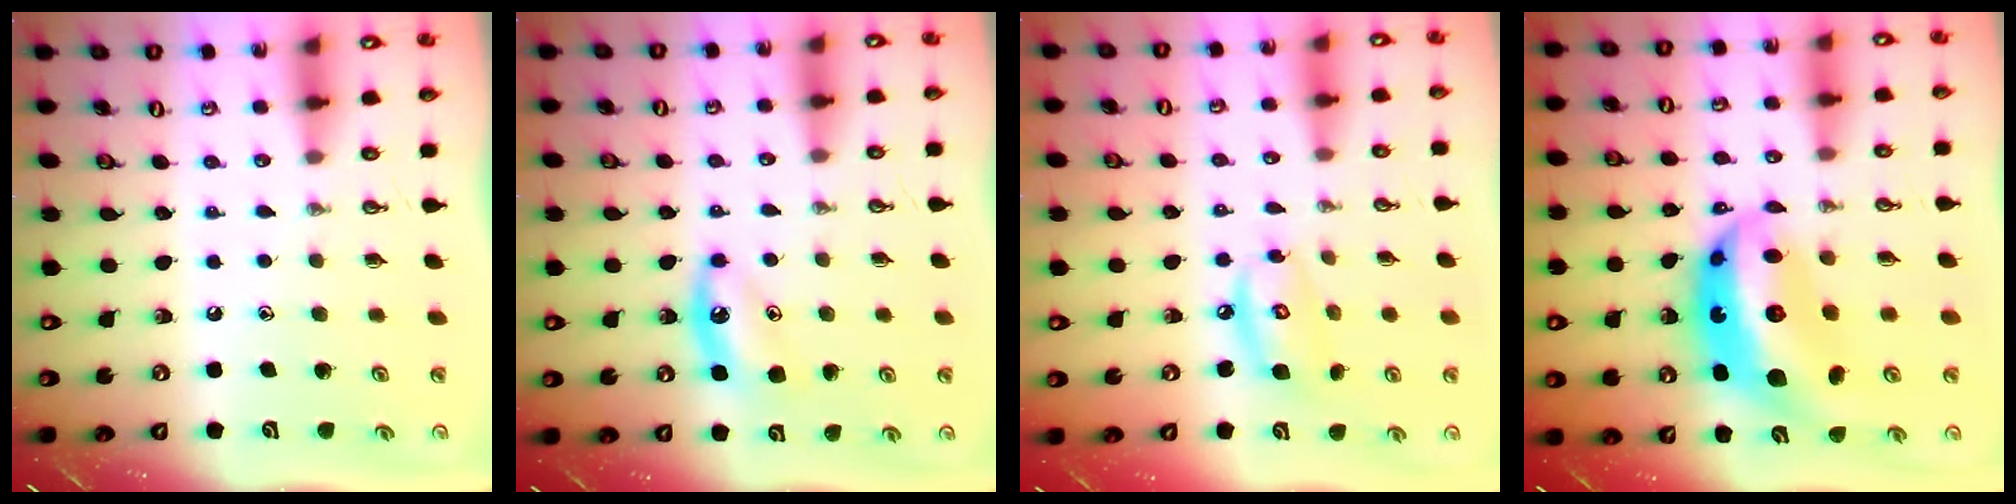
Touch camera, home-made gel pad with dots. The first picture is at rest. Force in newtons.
{"total": 7.1, "press": 7.0, "slide": 0.8}
{"total": 8.8, "press": 8.8, "slide": 0.8}
{"total": 16.1, "press": 16.0, "slide": 1.5}